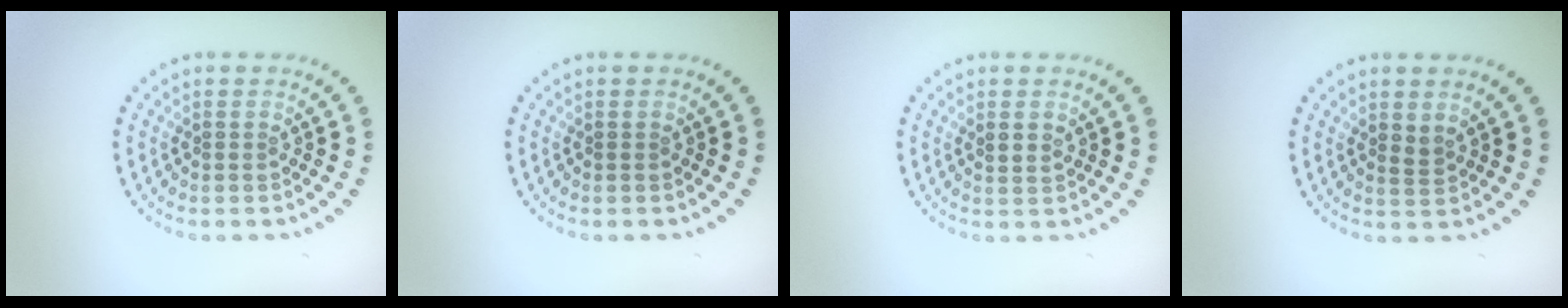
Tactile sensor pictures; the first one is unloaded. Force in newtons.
{"total": 0.0}
{"total": 1.1, "press": 1.0, "slide": 0.6}
{"total": 0.9, "press": 0.7, "slide": 0.6}